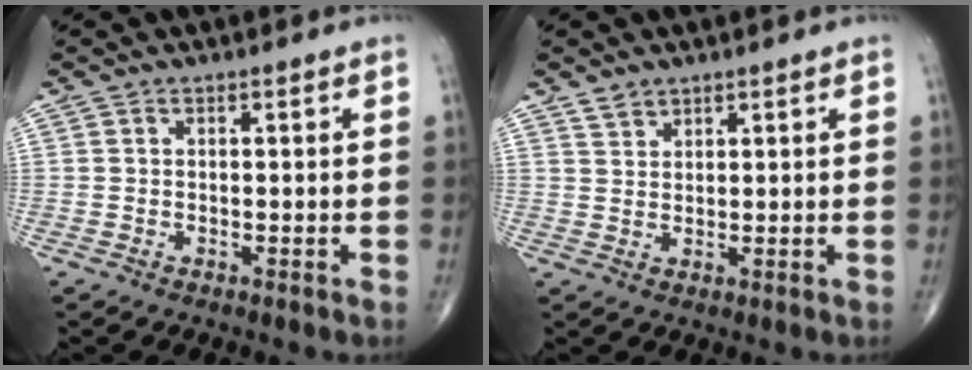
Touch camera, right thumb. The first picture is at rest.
{"total": 2.3, "force": [1.9, 1.2, 0.4], "torque": [0.004, -0.008, 0.034]}